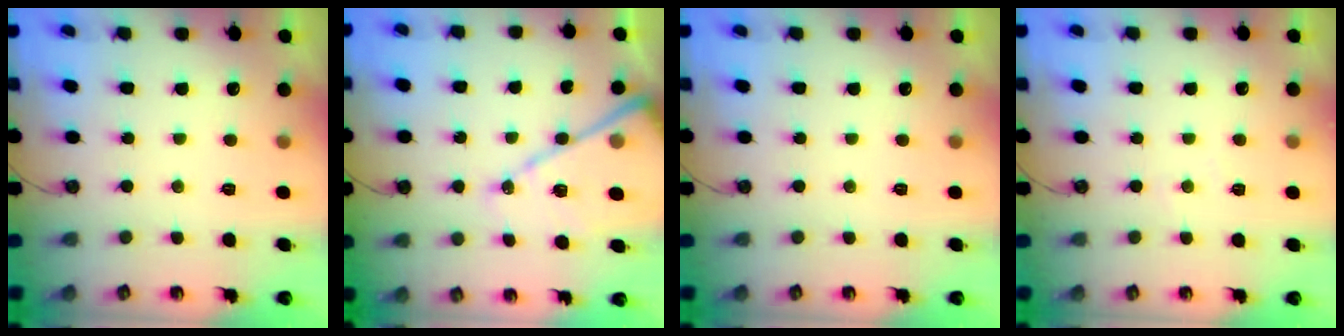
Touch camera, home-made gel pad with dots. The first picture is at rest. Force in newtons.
{"total": 15.9, "press": 15.8, "slide": 1.9}
{"total": 0.0}
{"total": 2.7, "press": 2.7, "slide": 0.4}